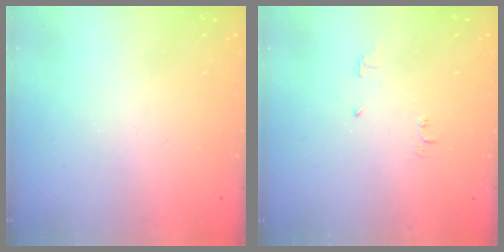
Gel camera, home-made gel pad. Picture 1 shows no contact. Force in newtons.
{"total": 4.7, "press": 4.7, "slide": 0.7}